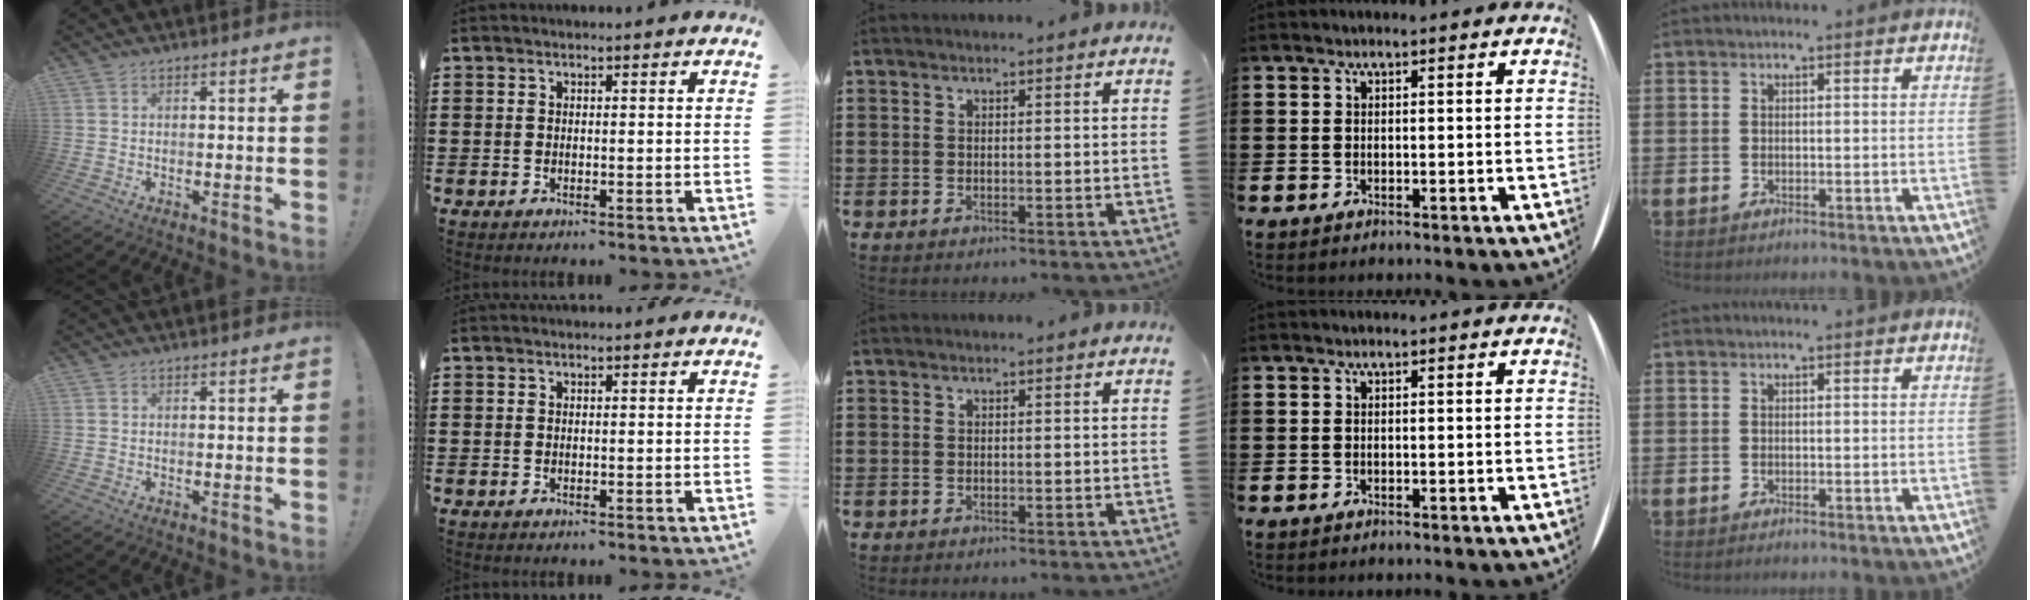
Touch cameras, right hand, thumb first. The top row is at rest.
{}